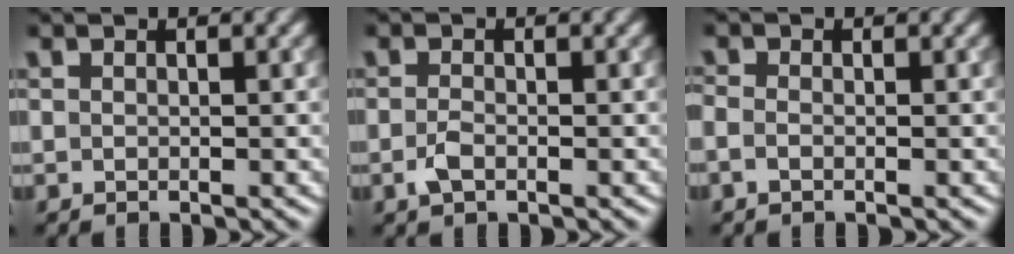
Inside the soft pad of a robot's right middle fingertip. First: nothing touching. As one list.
[{"total": 1.4, "force": [-0.6, 0.6, 1.1], "torque": [-0.026, -0.004, -0.013]}, {"total": 0.9, "force": [-0.5, 0.4, 0.7], "torque": [-0.019, -0.004, -0.012]}]